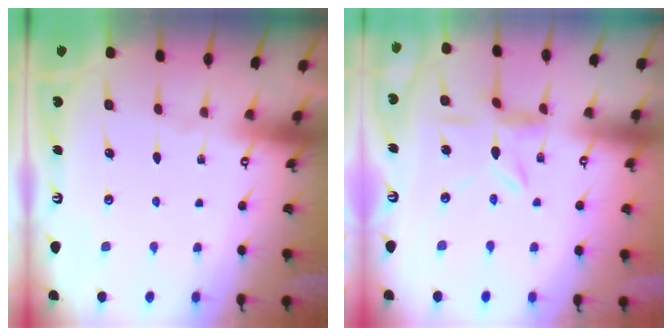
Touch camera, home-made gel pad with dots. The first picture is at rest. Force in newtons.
{"total": 4.8, "press": 4.7, "slide": 0.4}